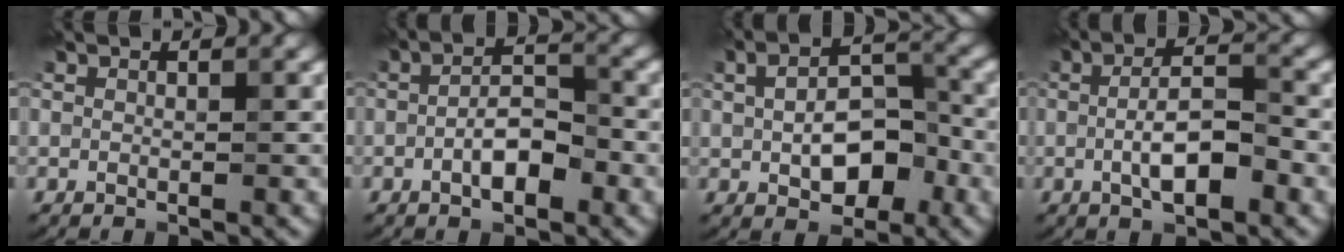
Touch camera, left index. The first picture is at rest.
{"total": 3.7, "force": [-1.5, 1.5, 3.1], "torque": [-0.052, 0.008, -0.029]}
{"total": 6.5, "force": [-0.6, 3.9, 5.1], "torque": [-0.095, -0.006, -0.005]}
{"total": 4.7, "force": [-1.1, 1.6, 4.3], "torque": [-0.081, 0.003, -0.023]}